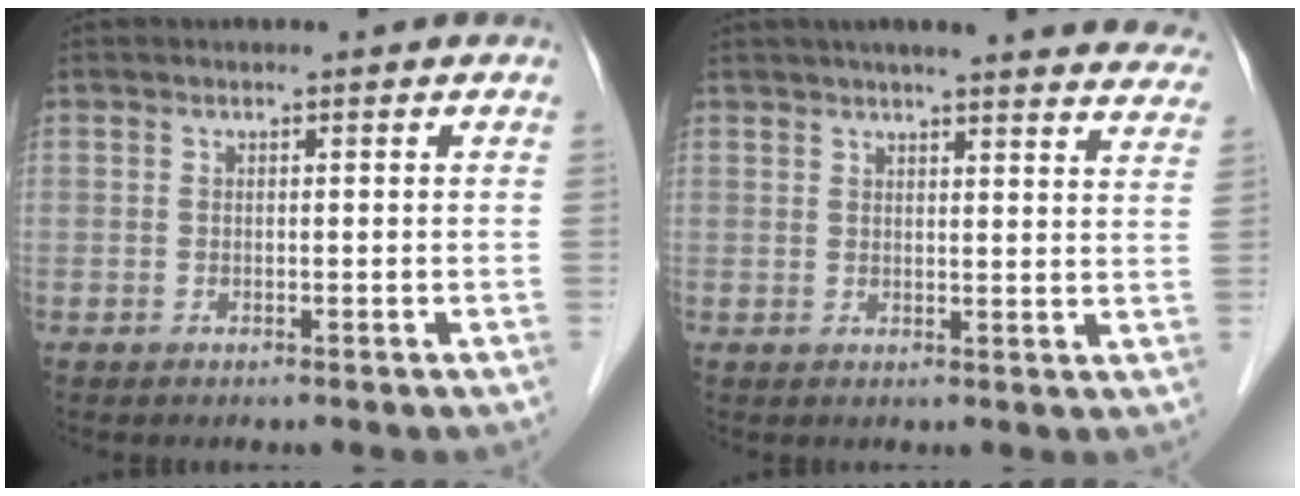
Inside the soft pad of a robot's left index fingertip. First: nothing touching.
{"total": 24.0, "force": [21.9, 2.7, 9.5], "torque": [-0.127, -0.027, 0.246]}